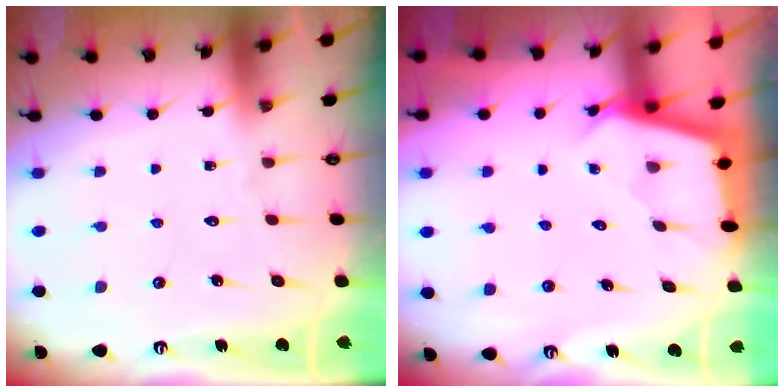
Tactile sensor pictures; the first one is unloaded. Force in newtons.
{"total": 2.5, "press": 2.5, "slide": 0.1}